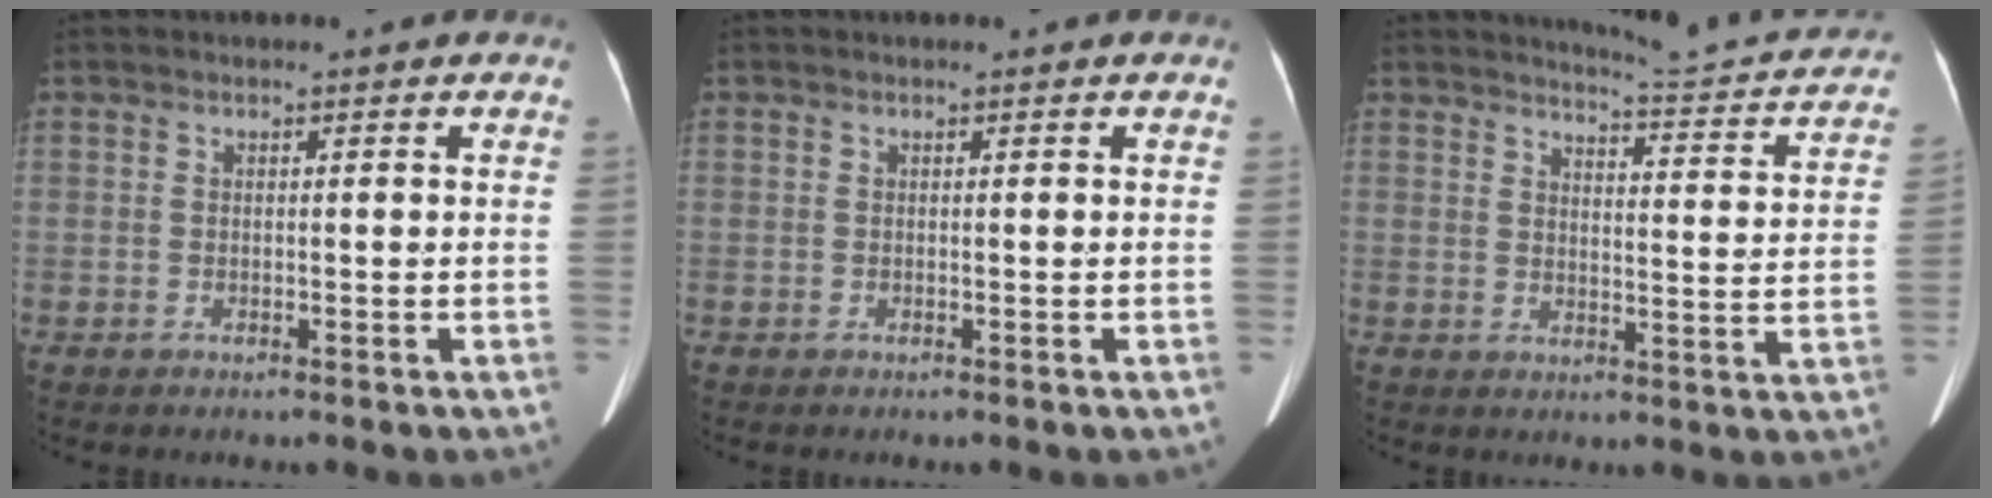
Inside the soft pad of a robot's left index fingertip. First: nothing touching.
{"total": 0.0}
{"total": 13.3, "force": [12.9, 0.6, 3.1], "torque": [-0.035, -0.050, 0.141]}